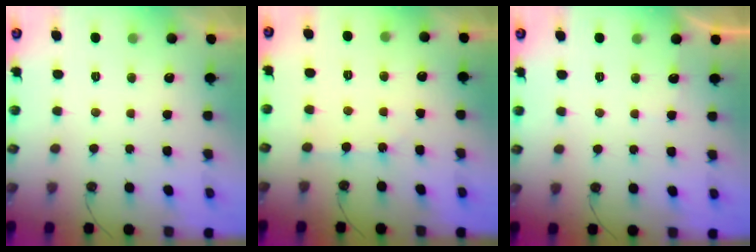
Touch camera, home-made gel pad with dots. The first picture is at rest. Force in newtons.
{"total": 4.2, "press": 4.2, "slide": 0.6}
{"total": 2.1, "press": 2.1, "slide": 0.4}